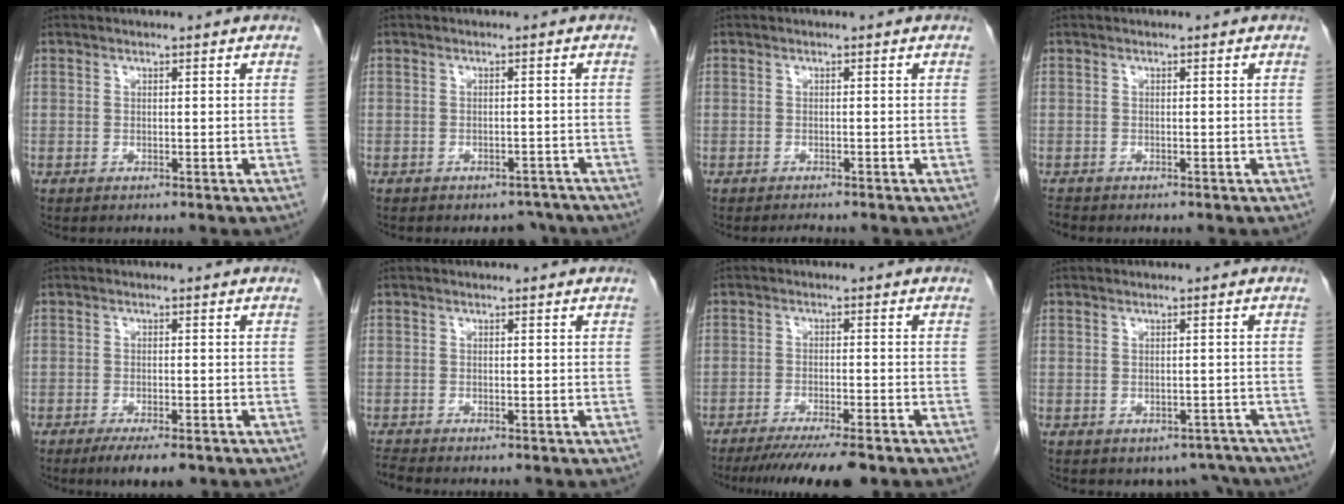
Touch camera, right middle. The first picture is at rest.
{"total": 3.8, "force": [-3.3, 1.8, 0.4], "torque": [0.002, 0.010, -0.040]}
{"total": 1.3, "force": [-1.2, 0.1, 0.3], "torque": [-0.007, -0.004, -0.017]}
{"total": 1.0, "force": [-0.9, 0.1, 0.0], "torque": [-0.007, -0.004, -0.019]}
{"total": 6.3, "force": [-4.5, 1.8, 4.0], "torque": [-0.054, -0.008, -0.066]}
{"total": 1.4, "force": [-1.3, -0.4, 0.0], "torque": [-0.008, -0.008, -0.028]}
{"total": 10.4, "force": [-8.5, 0.7, 6.1], "torque": [-0.080, -0.020, -0.130]}
{"total": 3.9, "force": [-3.2, 2.3, 0.4], "torque": [0.014, 0.013, -0.036]}